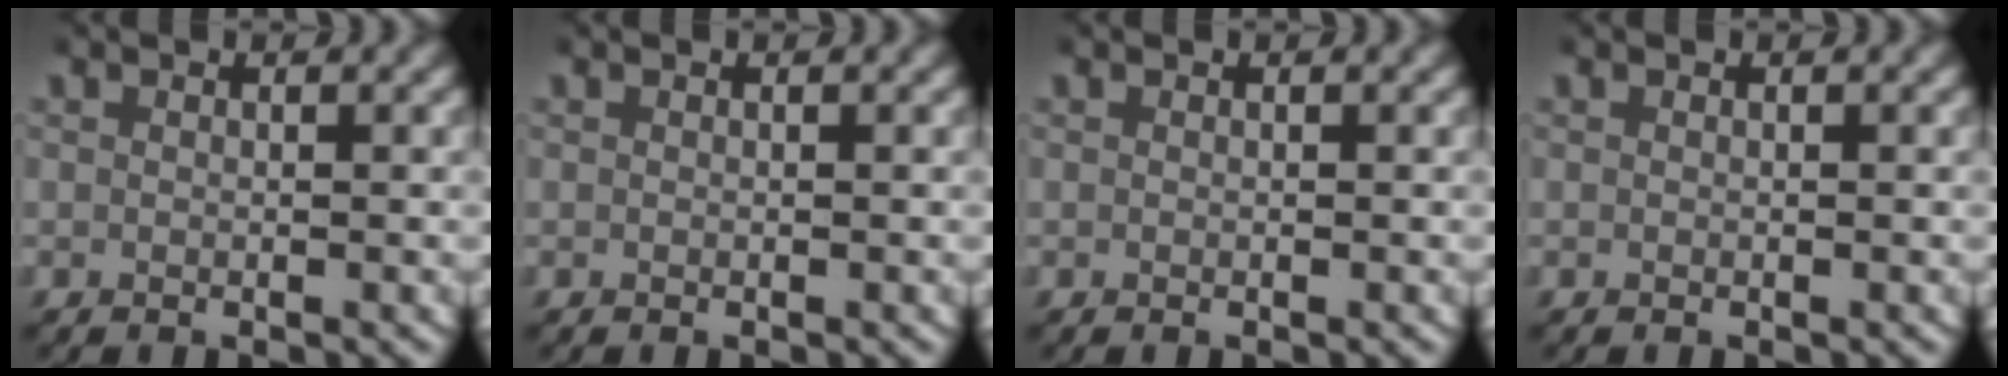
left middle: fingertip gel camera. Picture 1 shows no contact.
{"total": 0.0}
{"total": 0.0}
{"total": 0.0}